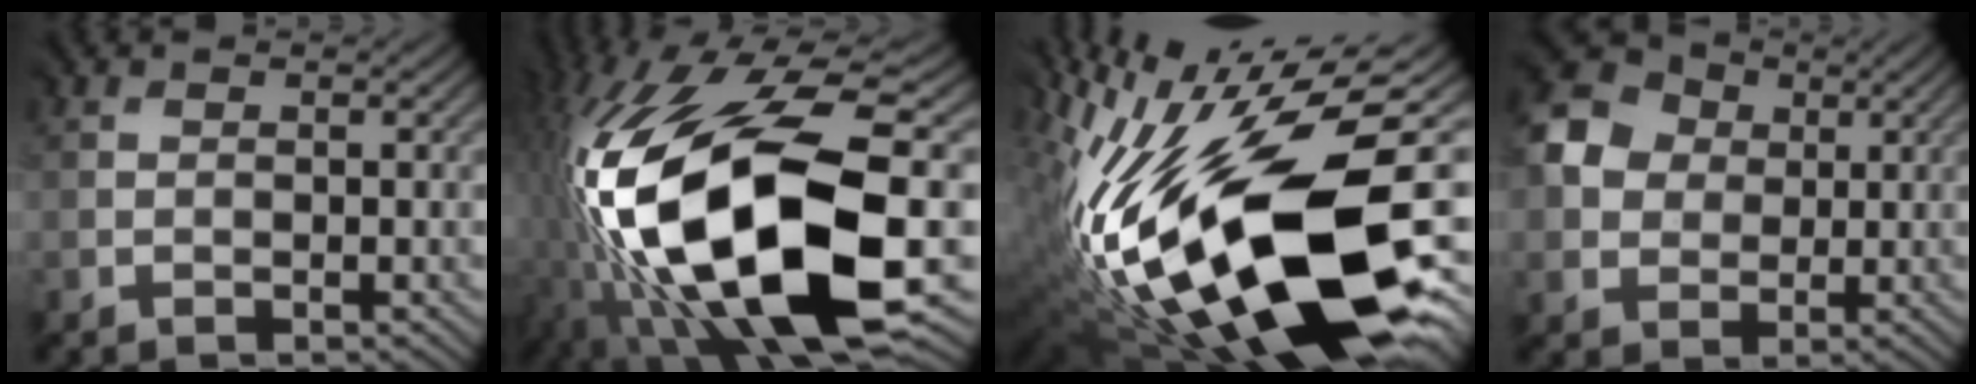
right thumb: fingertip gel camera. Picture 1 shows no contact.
{"total": 20.2, "force": [-4.7, 9.0, 17.5], "torque": [-0.387, -0.039, -0.063]}
{"total": 21.0, "force": [-4.0, 7.9, 19.0], "torque": [-0.370, -0.006, -0.078]}
{"total": 7.8, "force": [2.0, 6.7, 3.3], "torque": [-0.101, 0.015, 0.033]}